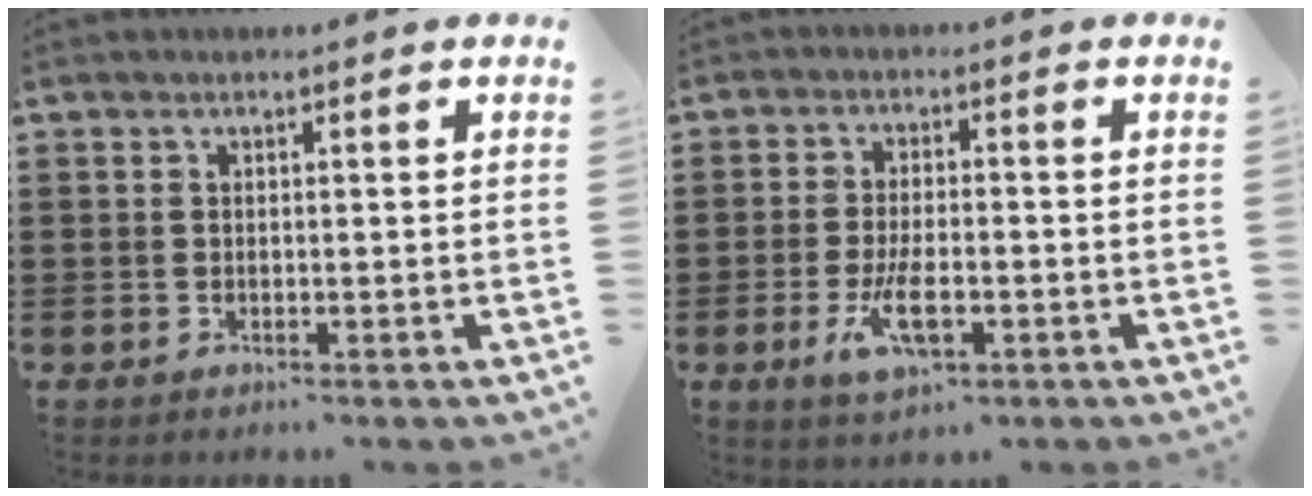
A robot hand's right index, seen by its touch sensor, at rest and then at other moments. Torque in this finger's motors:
{"motor_torque": [1.85, 0.29, 0.49, 0.11]}